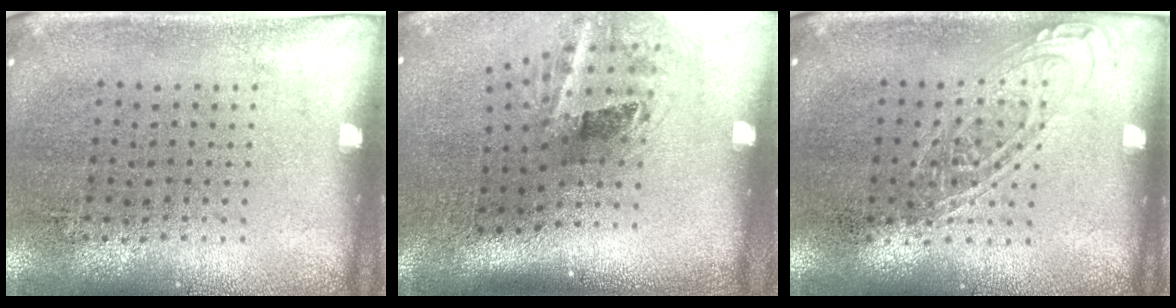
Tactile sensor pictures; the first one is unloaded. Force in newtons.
{"total": 2.2, "press": 1.3, "slide": 1.7}
{"total": 1.0, "press": 1.0, "slide": 0.1}